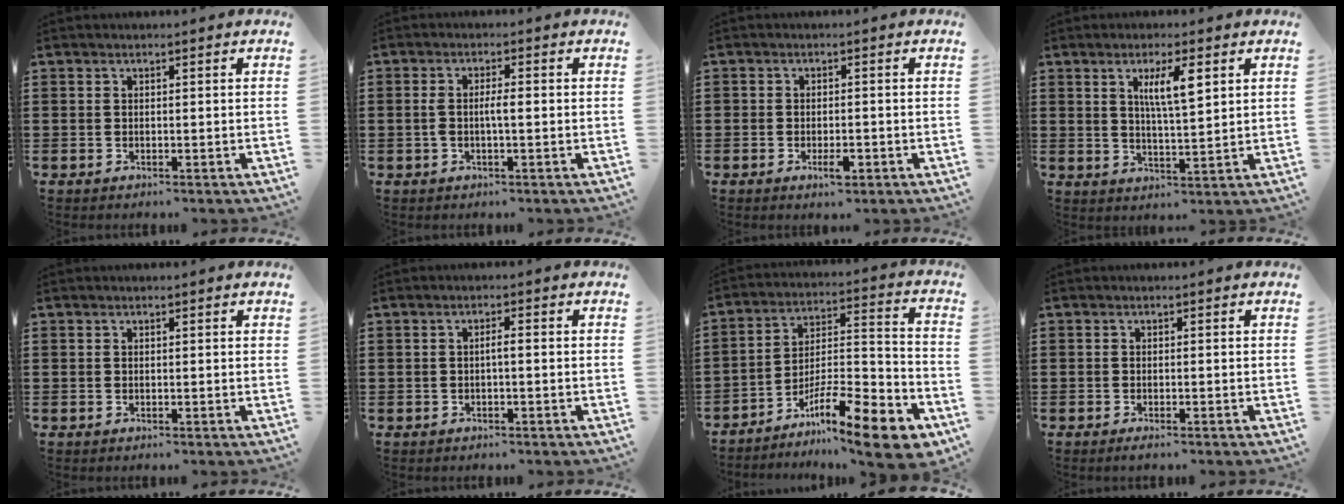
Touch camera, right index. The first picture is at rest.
{"total": 2.9, "force": [-0.3, 0.7, 2.8], "torque": [-0.057, -0.001, -0.009]}
{"total": 2.4, "force": [-1.2, 1.1, 1.8], "torque": [-0.032, 0.000, -0.022]}
{"total": 5.8, "force": [2.3, 1.3, 5.1], "torque": [-0.100, 0.005, 0.035]}
{"total": 0.0}
{"total": 1.4, "force": [-0.3, 0.2, 1.3], "torque": [-0.024, 0.001, -0.006]}
{"total": 13.7, "force": [-10.0, 2.1, 9.0], "torque": [-0.129, 0.032, -0.178]}
{"total": 0.6, "force": [-0.4, 0.0, 0.4], "torque": [-0.008, -0.003, -0.008]}